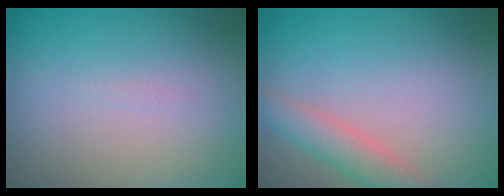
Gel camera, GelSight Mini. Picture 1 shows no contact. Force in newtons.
{"total": 2.9, "press": 2.9, "slide": 0.1}